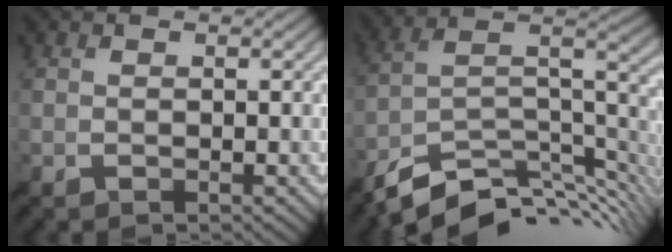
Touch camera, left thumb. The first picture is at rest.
{"total": 11.6, "force": [-7.8, 4.4, 7.4], "torque": [-0.148, 0.000, -0.133]}